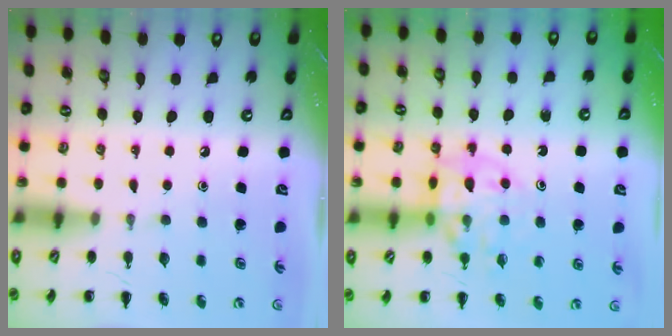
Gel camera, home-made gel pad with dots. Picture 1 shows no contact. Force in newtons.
{"total": 12.3, "press": 12.0, "slide": 2.9}